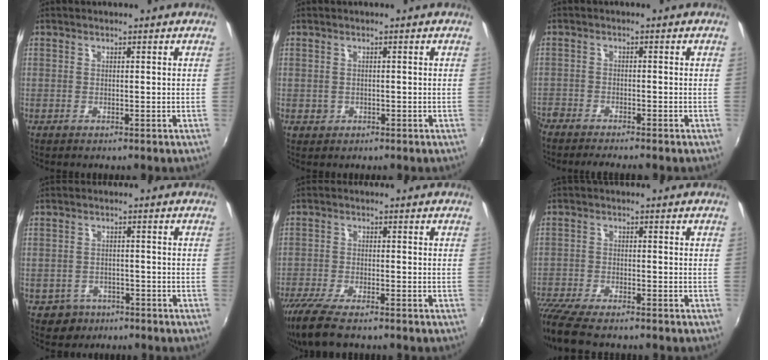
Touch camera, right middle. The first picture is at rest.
{"total": 1.5, "force": [-0.3, 1.4, 0.3], "torque": [-0.005, -0.003, -0.003]}
{"total": 6.6, "force": [-6.0, 1.1, 2.5], "torque": [-0.079, -0.021, -0.106]}
{"total": 4.3, "force": [-2.5, 3.5, 0.6], "torque": [-0.027, 0.005, -0.034]}
{"total": 9.4, "force": [-7.4, 1.8, 5.4], "torque": [-0.133, -0.037, -0.137]}
{"total": 9.2, "force": [-7.9, 1.5, 4.5], "torque": [-0.117, -0.040, -0.143]}